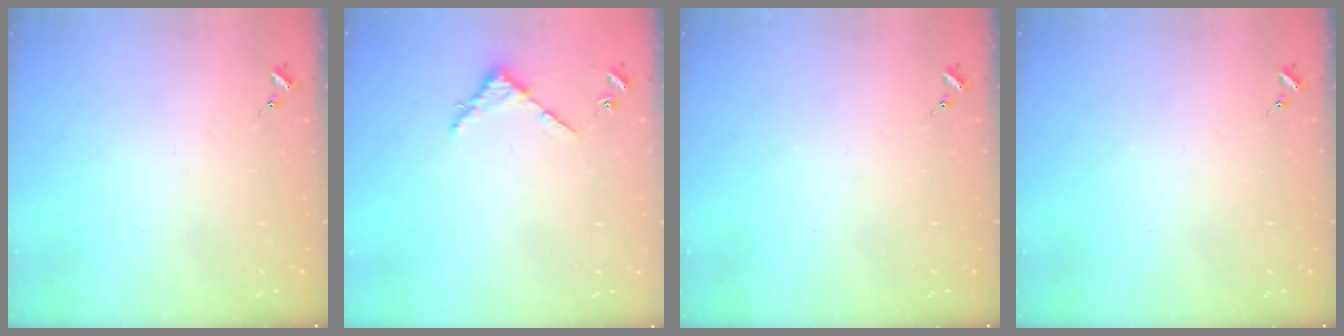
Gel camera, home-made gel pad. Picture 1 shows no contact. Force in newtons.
{"total": 3.4, "press": 3.4, "slide": 0.4}
{"total": 0.0}
{"total": 0.0}